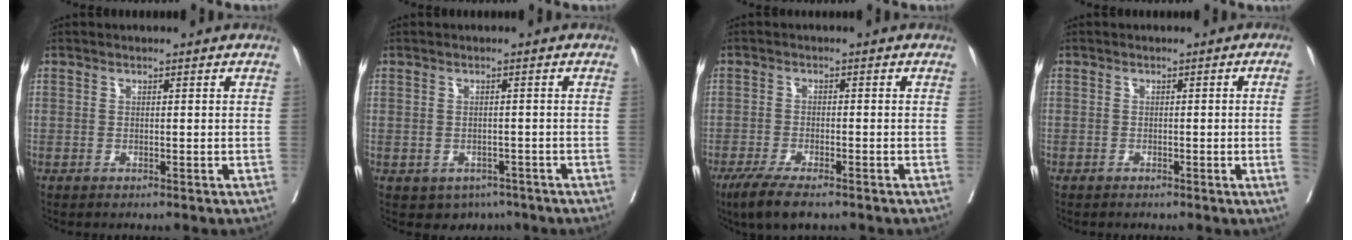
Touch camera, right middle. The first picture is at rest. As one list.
[{"total": 3.5, "force": [-2.2, 2.6, 0.8], "torque": [-0.002, 0.005, -0.026]}, {"total": 6.7, "force": [-4.9, 1.4, 4.4], "torque": [-0.073, -0.015, -0.081]}, {"total": 2.6, "force": [-0.5, -1.0, 2.3], "torque": [-0.027, -0.002, -0.006]}]